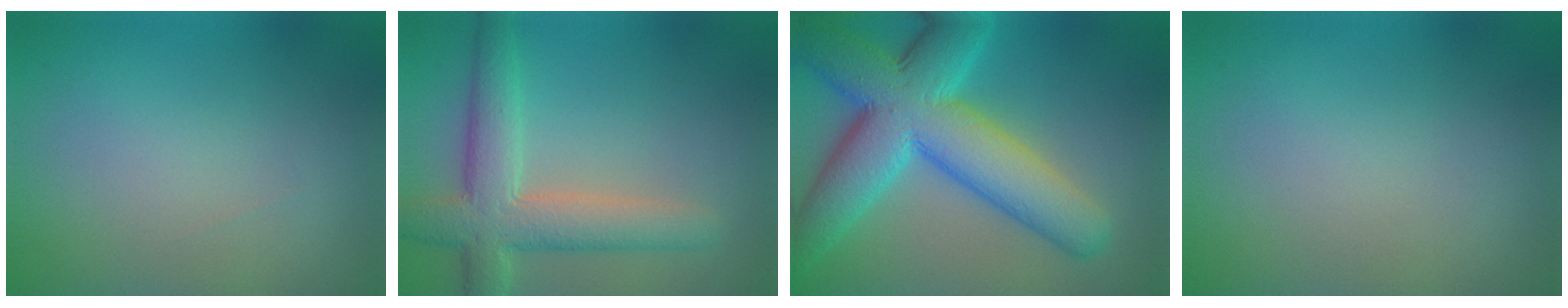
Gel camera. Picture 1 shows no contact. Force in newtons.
{"total": 6.0, "press": 6.0, "slide": 0.5}
{"total": 11.7, "press": 11.7, "slide": 0.3}
{"total": 0.0}